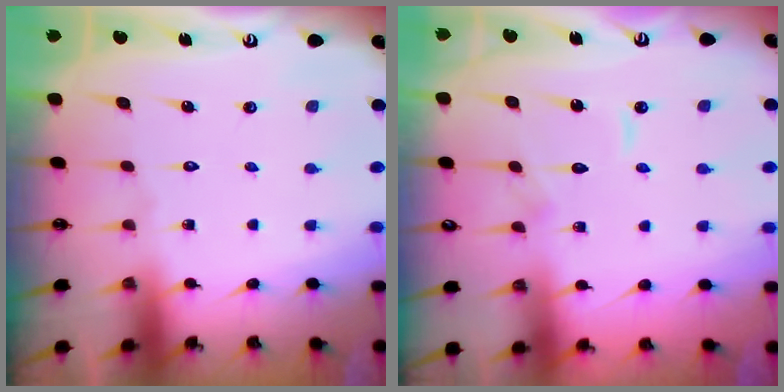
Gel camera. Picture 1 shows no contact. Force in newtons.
{"total": 5.4, "press": 5.4, "slide": 0.5}